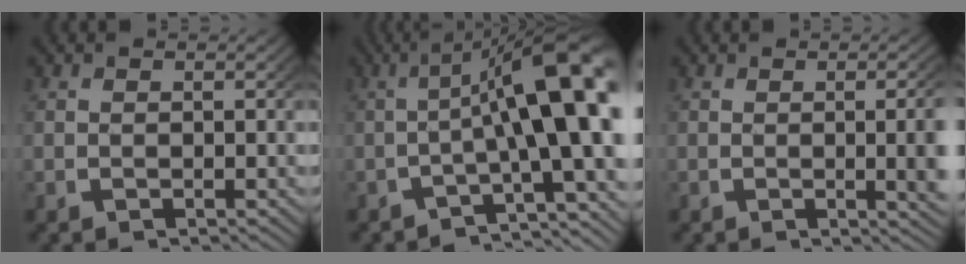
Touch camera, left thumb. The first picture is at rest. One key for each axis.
{"total": 11.4, "fx": -1.2, "fy": 4.2, "fz": 10.5, "tx": -0.138, "ty": -0.006, "tz": -0.017}
{"total": 4.2, "fx": 0.0, "fy": 1.1, "fz": 4.1, "tx": -0.043, "ty": 0.001, "tz": -0.003}